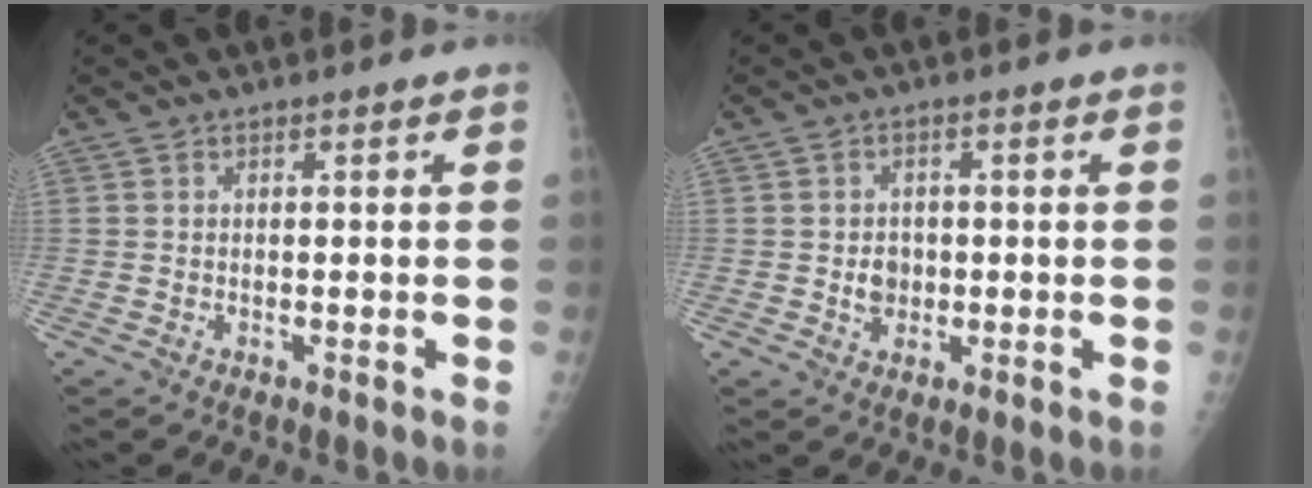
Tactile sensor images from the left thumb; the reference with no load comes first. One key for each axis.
{"total": 3.4, "fx": -0.3, "fy": 2.9, "fz": 1.7, "tx": -0.011, "ty": 0.004, "tz": -0.003}